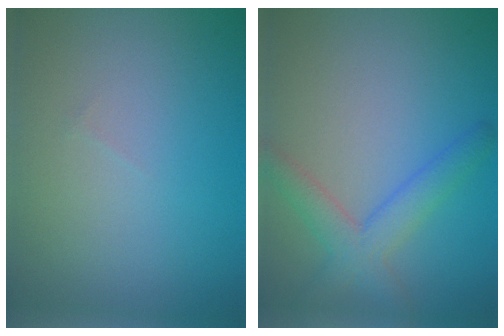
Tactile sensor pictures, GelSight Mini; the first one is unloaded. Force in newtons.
{"total": 3.6, "press": 3.6, "slide": 0.2}